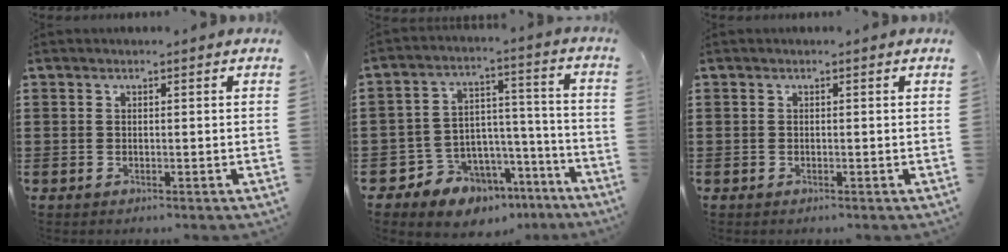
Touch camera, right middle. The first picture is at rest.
{"total": 8.6, "force": [-7.1, 4.8, 1.1], "torque": [-0.031, 0.029, -0.130]}
{"total": 0.0}